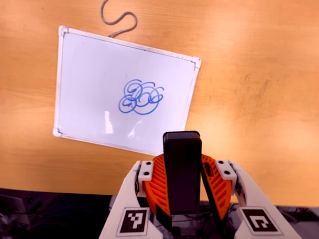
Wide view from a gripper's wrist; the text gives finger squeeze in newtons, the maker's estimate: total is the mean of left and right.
{"total": 6.7, "left": 6.7, "right": 6.7}